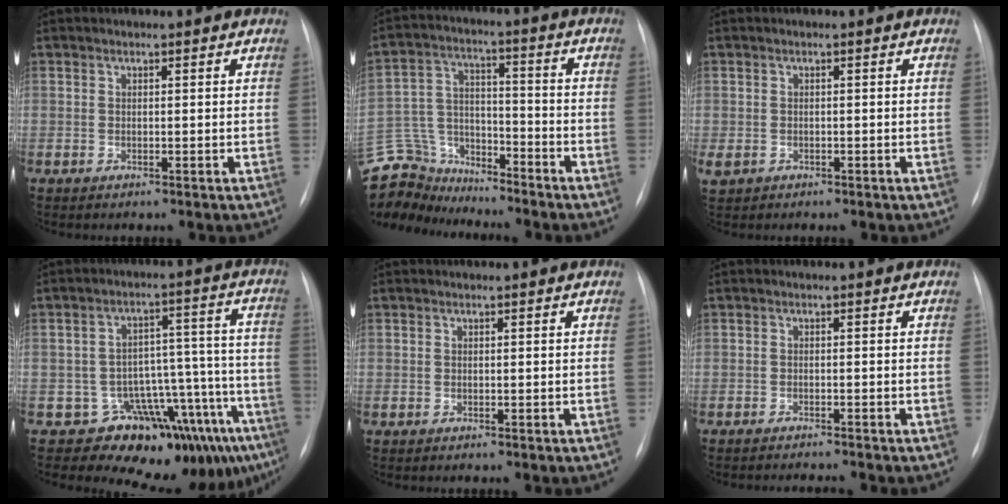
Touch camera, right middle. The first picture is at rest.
{"total": 13.3, "force": [-12.6, 4.2, 1.2], "torque": [-0.035, 0.035, -0.230]}
{"total": 2.4, "force": [-1.0, 1.9, 1.1], "torque": [-0.028, -0.001, -0.009]}
{"total": 12.2, "force": [-9.1, 5.2, 6.2], "torque": [-0.037, 0.091, -0.120]}
{"total": 0.0}
{"total": 3.3, "force": [-3.2, -0.3, 0.9], "torque": [-0.008, -0.006, -0.043]}